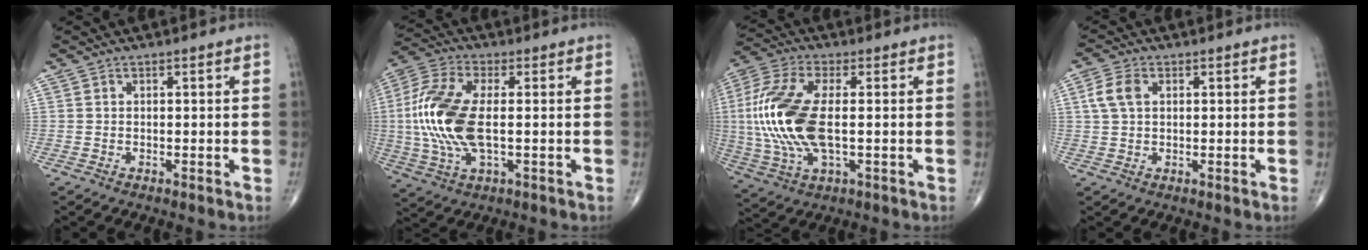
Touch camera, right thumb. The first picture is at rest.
{"total": 15.5, "force": [-0.2, 6.9, 13.9], "torque": [-0.319, 0.004, -0.005]}
{"total": 17.8, "force": [0.0, 7.9, 16.0], "torque": [-0.372, -0.002, 0.000]}
{"total": 4.6, "force": [1.2, 3.0, 3.3], "torque": [-0.074, 0.008, 0.022]}